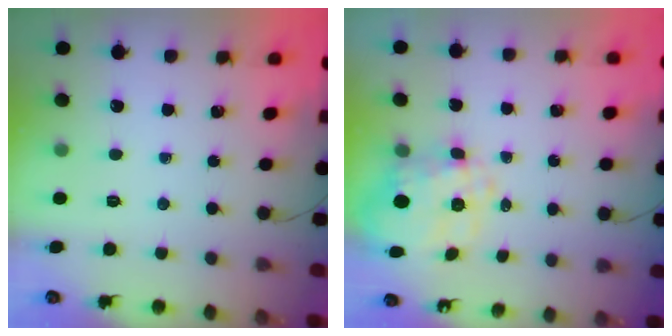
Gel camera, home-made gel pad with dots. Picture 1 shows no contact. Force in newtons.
{"total": 10.9, "press": 10.7, "slide": 2.2}